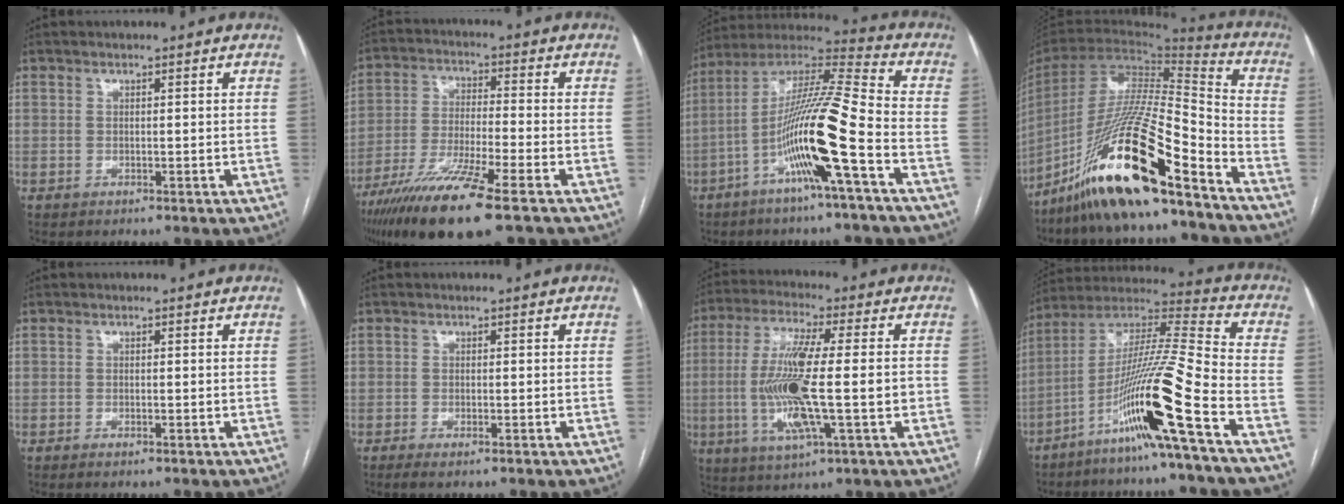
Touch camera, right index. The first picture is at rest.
{"total": 14.1, "force": [-9.0, 0.3, 10.8], "torque": [-0.218, -0.039, -0.166]}
{"total": 16.5, "force": [-5.9, -0.4, 15.5], "torque": [-0.294, 0.005, -0.115]}
{"total": 23.5, "force": [-15.9, 1.7, 17.2], "torque": [-0.333, -0.033, -0.292]}
{"total": 0.7, "force": [-0.5, -0.2, 0.4], "torque": [-0.009, -0.001, -0.010]}
{"total": 1.5, "force": [-1.0, -0.1, 1.0], "torque": [-0.018, -0.003, -0.020]}
{"total": 14.1, "force": [-1.7, 1.3, 14.0], "torque": [-0.276, -0.008, -0.033]}
{"total": 18.0, "force": [-8.6, -1.8, 15.7], "torque": [-0.304, -0.013, -0.163]}